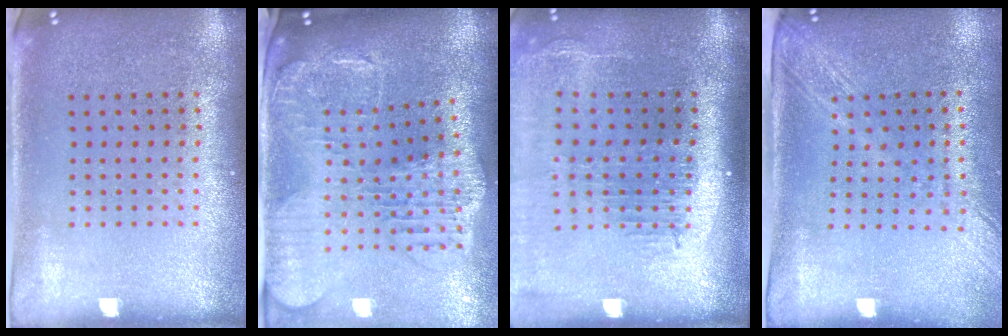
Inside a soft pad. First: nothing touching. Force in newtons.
{"total": 2.7, "press": 2.3, "slide": 1.4}
{"total": 2.5, "press": 2.0, "slide": 1.5}
{"total": 2.0, "press": 1.6, "slide": 1.2}